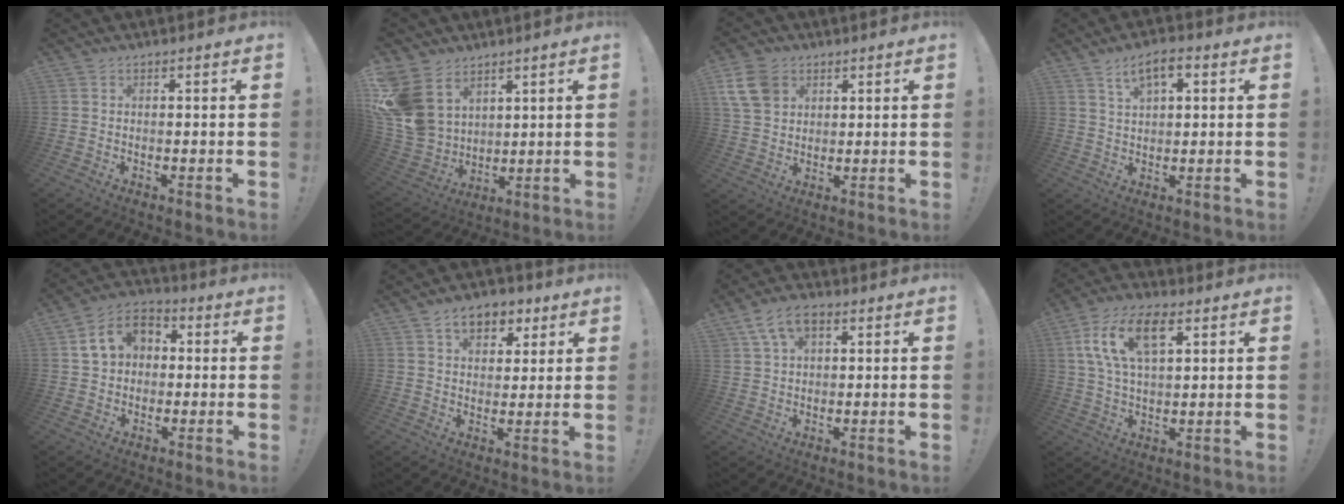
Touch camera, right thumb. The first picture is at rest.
{"total": 14.8, "force": [6.9, 11.2, 6.9], "torque": [-0.160, -0.040, 0.142]}
{"total": 10.4, "force": [4.7, 7.6, 5.4], "torque": [-0.105, -0.012, 0.097]}
{"total": 6.5, "force": [2.8, 3.1, 5.0], "torque": [-0.075, -0.004, 0.048]}
{"total": 10.2, "force": [2.5, 8.3, 5.5], "torque": [-0.092, 0.015, 0.055]}
{"total": 9.4, "force": [4.9, 6.5, 4.8], "torque": [-0.057, -0.021, 0.090]}
{"total": 8.5, "force": [4.0, 5.1, 5.5], "torque": [-0.090, 0.000, 0.077]}
{"total": 14.5, "force": [5.8, 7.4, 11.1], "torque": [-0.205, -0.004, 0.102]}